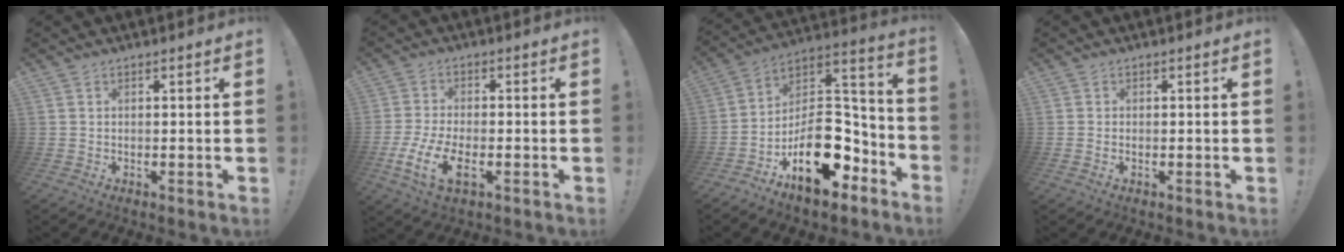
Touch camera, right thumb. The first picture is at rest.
{"total": 10.4, "force": [-3.4, 5.2, 8.4], "torque": [-0.170, -0.009, -0.060]}
{"total": 20.2, "force": [-8.0, 12.7, 13.6], "torque": [-0.174, 0.051, -0.114]}
{"total": 0.0}